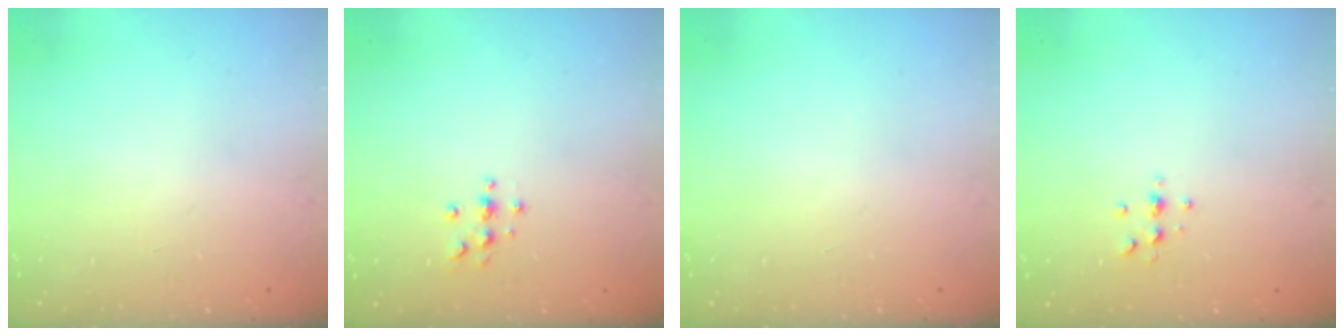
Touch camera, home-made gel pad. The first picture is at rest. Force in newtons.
{"total": 3.7, "press": 3.6, "slide": 0.5}
{"total": 0.0}
{"total": 3.8, "press": 3.7, "slide": 0.4}